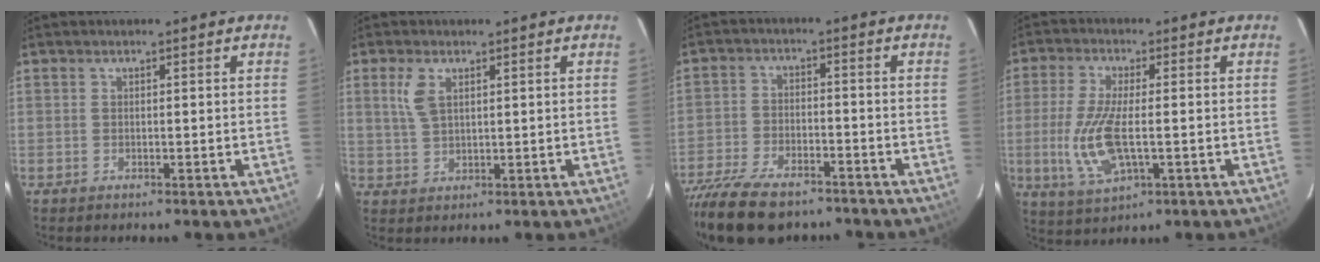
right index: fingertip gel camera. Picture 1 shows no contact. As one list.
[{"total": 4.4, "force": [1.9, 2.0, 3.4], "torque": [-0.070, 0.004, 0.042]}, {"total": 16.2, "force": [-12.7, 6.2, 7.8], "torque": [-0.181, -0.029, -0.219]}, {"total": 2.3, "force": [1.8, -1.2, 0.9], "torque": [-0.006, -0.026, 0.003]}]